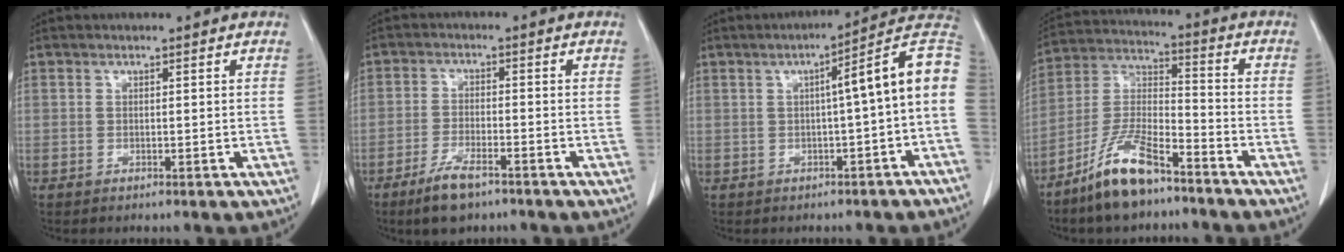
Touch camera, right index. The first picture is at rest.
{"total": 6.0, "force": [-4.2, 1.7, 3.9], "torque": [-0.082, -0.008, -0.073]}
{"total": 10.2, "force": [-0.2, 0.2, 10.1], "torque": [-0.128, 0.033, -0.011]}
{"total": 11.8, "force": [-8.5, 3.1, 7.6], "torque": [-0.162, -0.004, -0.166]}